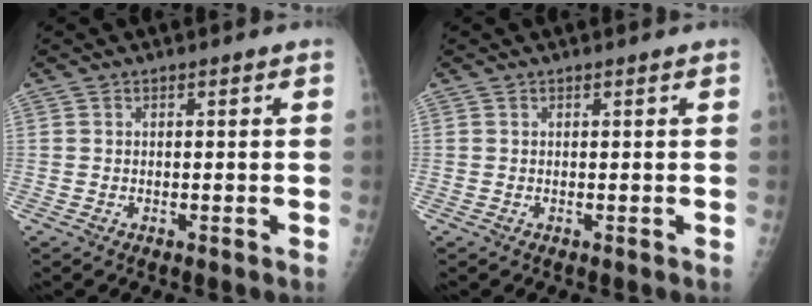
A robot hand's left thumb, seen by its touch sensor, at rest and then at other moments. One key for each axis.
{"total": 0.0}